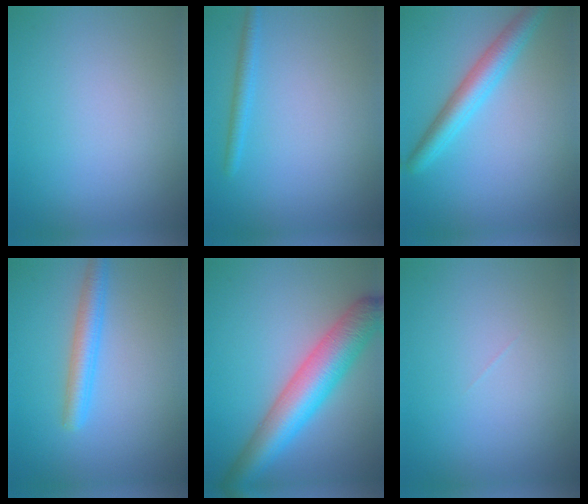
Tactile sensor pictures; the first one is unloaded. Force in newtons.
{"total": 1.5, "press": 1.4, "slide": 0.1}
{"total": 3.8, "press": 3.8, "slide": 0.2}
{"total": 2.8, "press": 2.8, "slide": 0.0}
{"total": 7.6, "press": 7.6, "slide": 0.3}
{"total": 0.0}